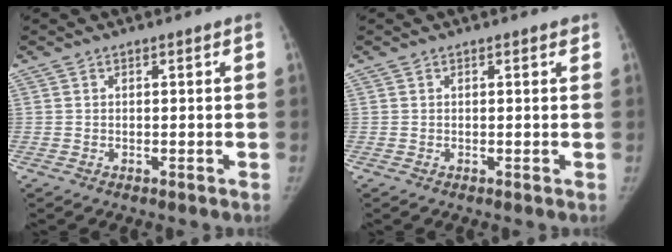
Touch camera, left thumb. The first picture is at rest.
{"total": 0.6, "force": [0.4, 0.3, 0.3], "torque": [-0.004, -0.001, 0.003]}